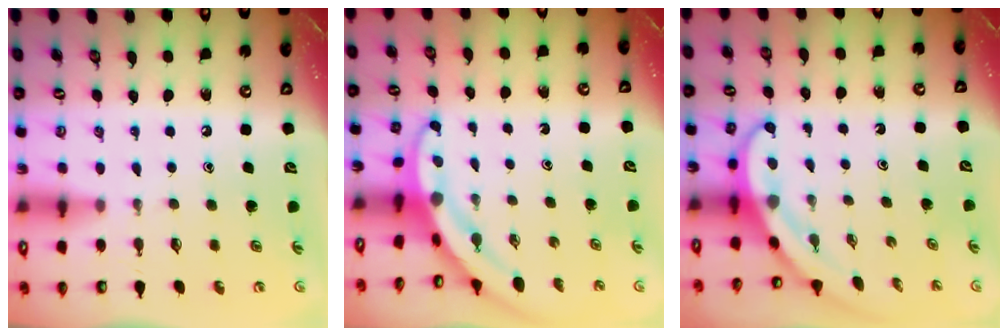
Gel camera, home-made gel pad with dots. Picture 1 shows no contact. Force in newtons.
{"total": 3.2, "press": 3.2, "slide": 0.3}
{"total": 3.9, "press": 3.9, "slide": 0.3}